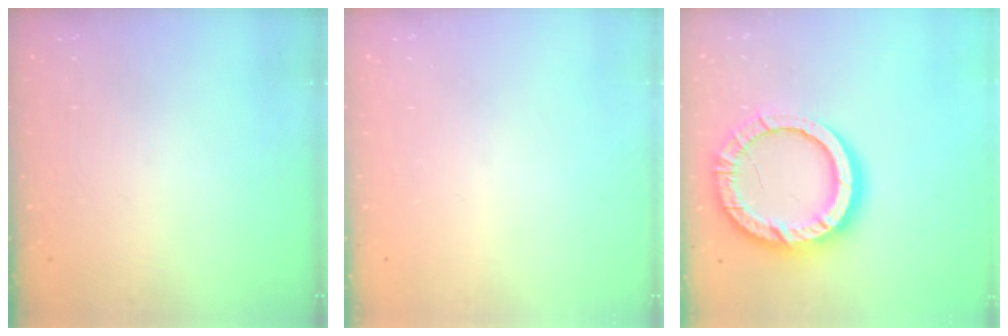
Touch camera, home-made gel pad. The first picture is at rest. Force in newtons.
{"total": 0.0}
{"total": 17.9, "press": 17.9, "slide": 1.7}